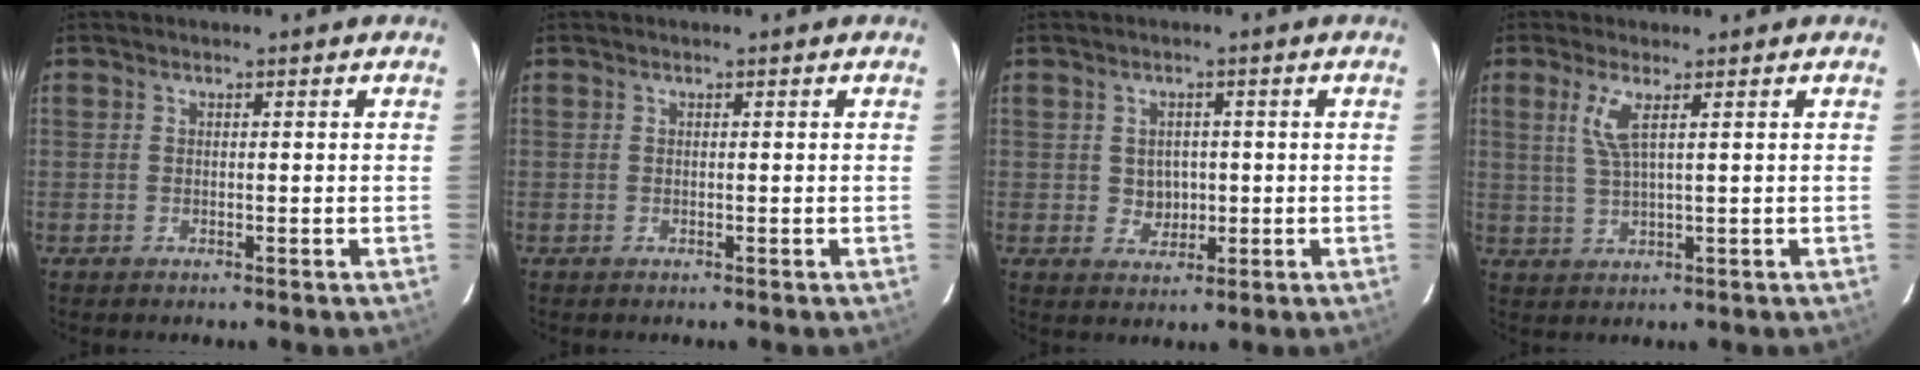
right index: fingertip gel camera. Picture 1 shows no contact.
{"total": 0.0}
{"total": 3.6, "force": [0.1, 3.3, 1.3], "torque": [-0.023, 0.007, 0.008]}
{"total": 4.2, "force": [1.7, 0.2, 3.8], "torque": [-0.081, -0.002, 0.037]}